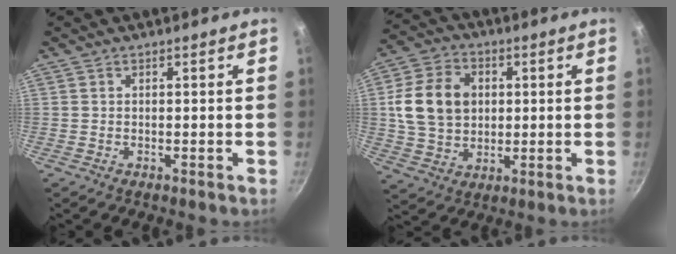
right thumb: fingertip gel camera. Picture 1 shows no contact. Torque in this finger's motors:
{"motor_torque": [0.82, 2.65, 0.49, -0.50, 0.14]}